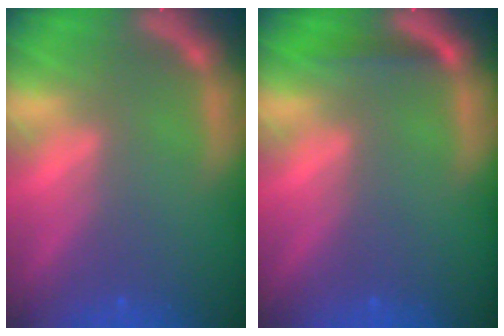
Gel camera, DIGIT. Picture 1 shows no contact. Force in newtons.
{"total": 1.4}